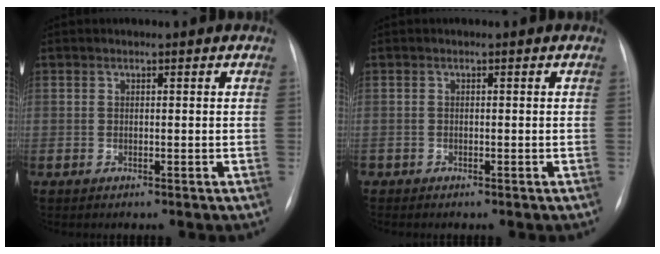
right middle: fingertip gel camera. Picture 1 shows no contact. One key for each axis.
{"total": 0.0}